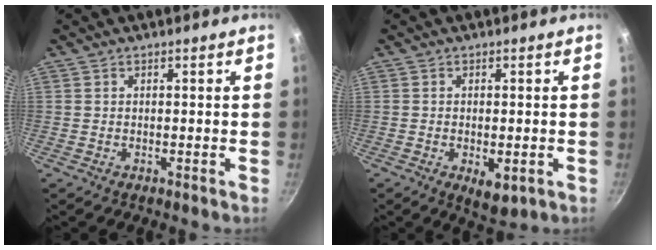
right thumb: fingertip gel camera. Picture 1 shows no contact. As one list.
[{"total": 4.7, "force": [-1.3, 2.2, 3.9], "torque": [-0.052, -0.010, -0.012]}]